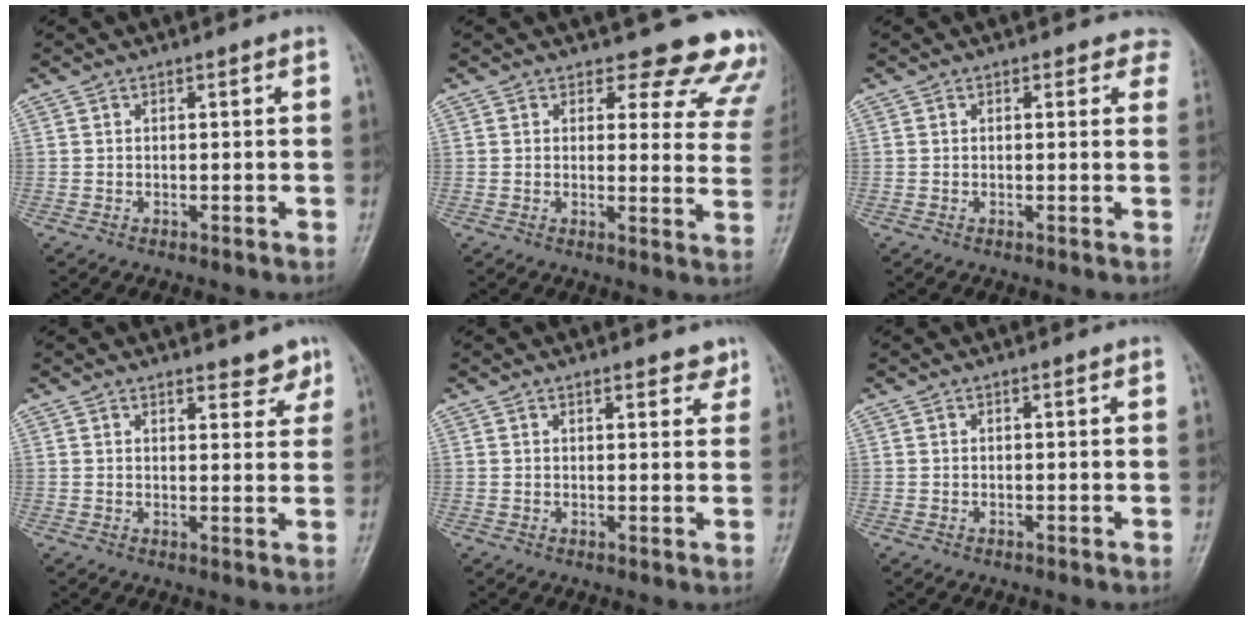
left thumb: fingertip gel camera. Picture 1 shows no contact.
{"total": 13.7, "force": [12.6, 4.6, 2.6], "torque": [0.027, -0.103, 0.110]}
{"total": 3.7, "force": [3.1, 2.0, 0.4], "torque": [0.035, -0.012, 0.012]}
{"total": 4.5, "force": [3.8, 1.8, 1.5], "torque": [0.006, -0.024, 0.044]}
{"total": 3.5, "force": [2.8, 1.4, 1.5], "torque": [0.003, -0.014, 0.032]}
{"total": 0.0}